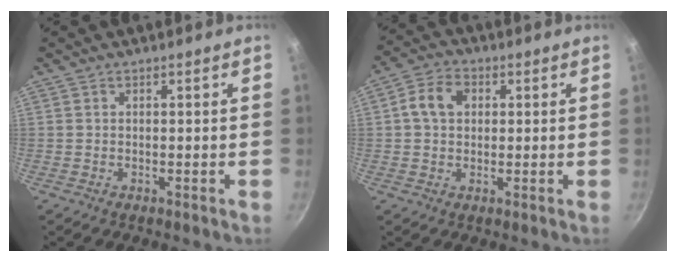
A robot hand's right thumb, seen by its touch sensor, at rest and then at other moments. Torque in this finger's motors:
{"motor_torque": [-0.11, 0.21, 0.46, -0.46, 0.02]}